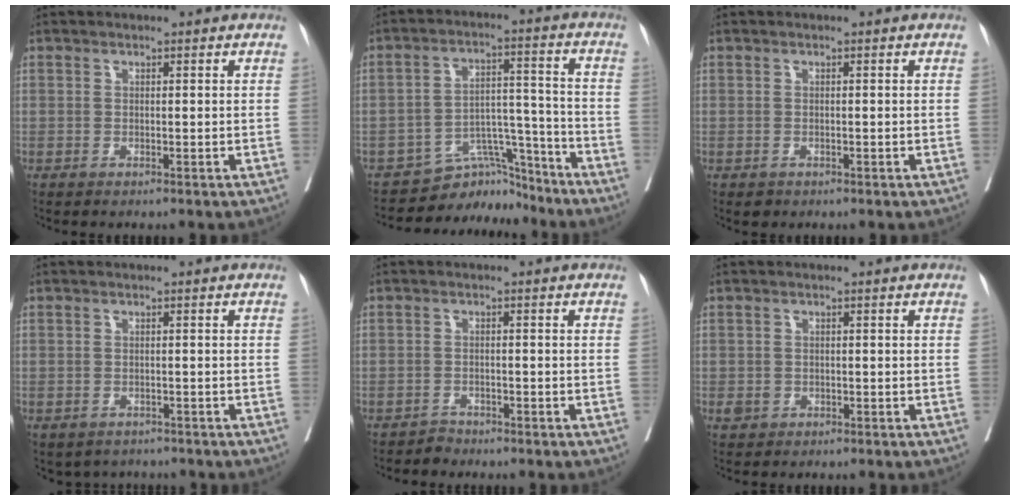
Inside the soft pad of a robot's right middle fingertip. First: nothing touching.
{"total": 8.0, "force": [-7.6, 2.4, -0.3], "torque": [0.019, 0.060, -0.125]}
{"total": 0.7, "force": [-0.1, 0.7, 0.1], "torque": [0.001, 0.004, 0.004]}
{"total": 3.8, "force": [-3.0, 2.2, 0.5], "torque": [0.000, 0.007, -0.038]}
{"total": 1.2, "force": [-0.9, 0.5, -0.6], "torque": [0.015, 0.003, -0.018]}
{"total": 1.4, "force": [-0.5, 1.3, 0.3], "torque": [-0.001, 0.006, -0.004]}